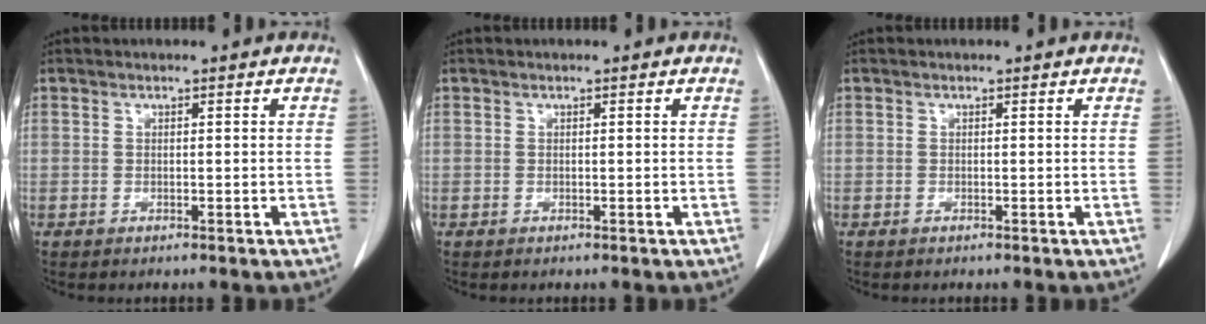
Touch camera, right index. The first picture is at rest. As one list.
[{"total": 0.0}, {"total": 0.0}]